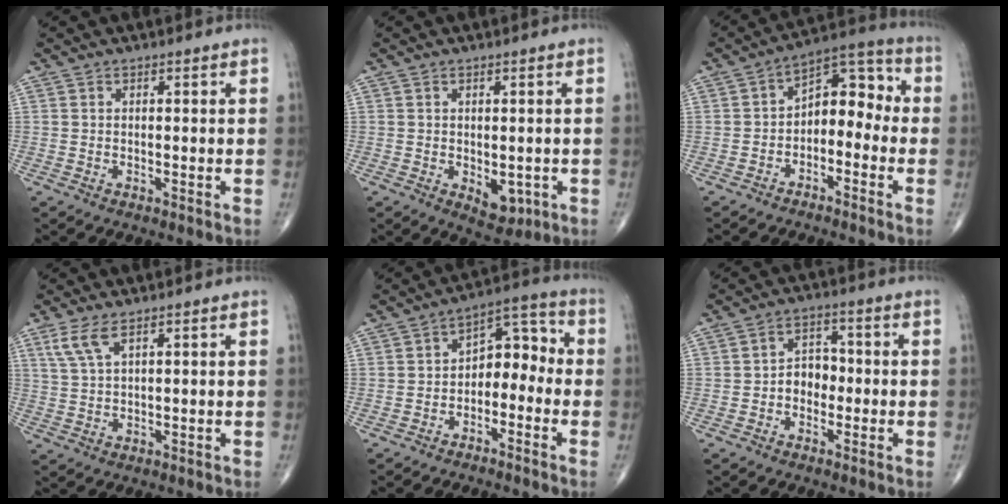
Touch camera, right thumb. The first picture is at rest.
{"total": 4.8, "force": [-1.1, 2.9, 3.6], "torque": [-0.030, -0.008, -0.002]}
{"total": 9.8, "force": [-2.2, 6.3, 7.2], "torque": [-0.070, 0.056, -0.050]}
{"total": 4.5, "force": [2.6, 1.4, 3.3], "torque": [-0.081, -0.001, 0.064]}
{"total": 8.3, "force": [-2.3, 5.5, 5.9], "torque": [-0.051, 0.051, -0.050]}
{"total": 5.1, "force": [-1.0, 4.0, 3.0], "torque": [-0.023, 0.021, -0.027]}